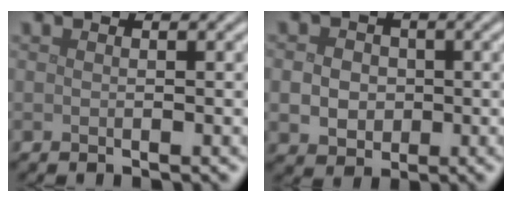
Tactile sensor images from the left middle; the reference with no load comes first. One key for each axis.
{"total": 4.7, "fx": 0.1, "fy": 4.0, "fz": 2.4, "tx": -0.038, "ty": 0.013, "tz": -0.013}